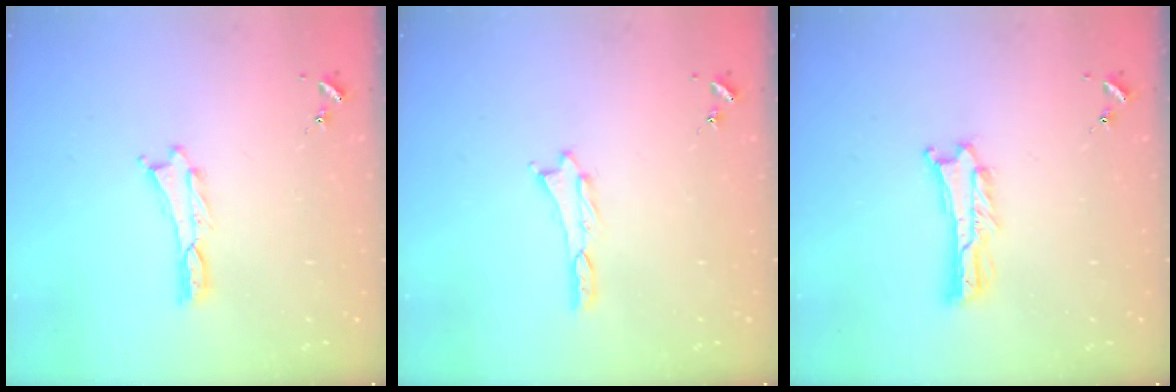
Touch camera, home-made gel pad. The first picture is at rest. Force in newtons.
{"total": 0.0}
{"total": 1.1, "press": 1.1, "slide": 0.2}